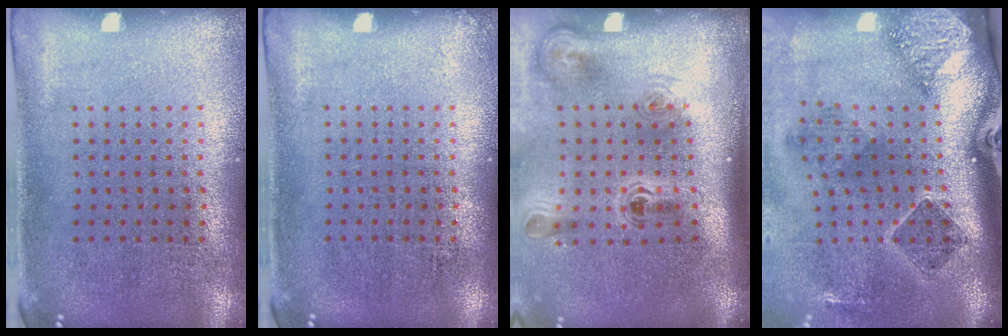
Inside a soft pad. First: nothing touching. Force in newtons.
{"total": 0.0}
{"total": 2.3, "press": 1.5, "slide": 1.7}
{"total": 3.0, "press": 2.0, "slide": 2.3}